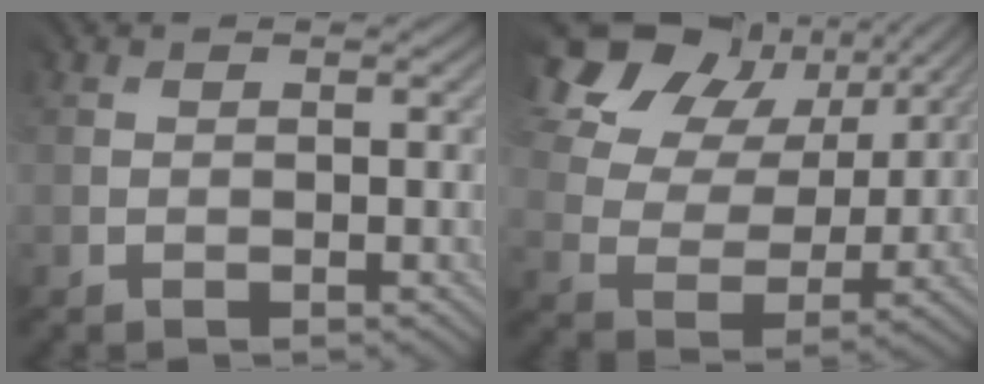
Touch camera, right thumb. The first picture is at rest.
{"total": 16.7, "force": [9.7, 10.9, 8.0], "torque": [-0.205, 0.060, 0.178]}